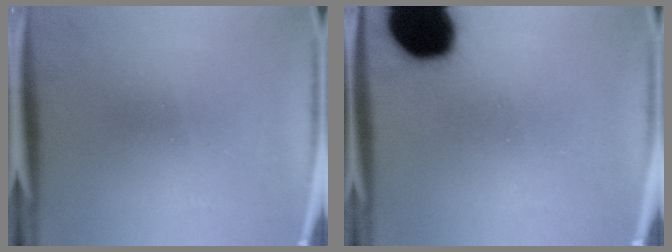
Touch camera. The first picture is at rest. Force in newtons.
{"total": 19.0}